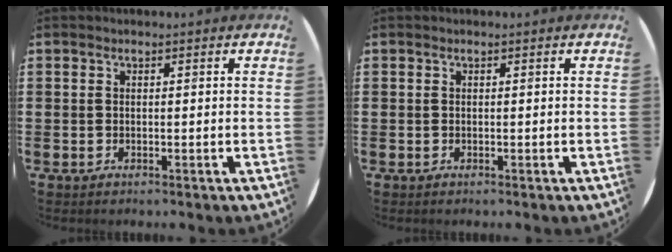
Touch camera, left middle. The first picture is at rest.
{"total": 0.0}